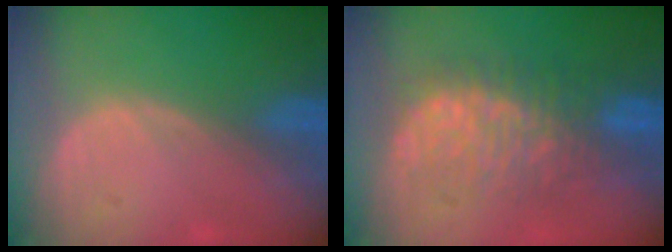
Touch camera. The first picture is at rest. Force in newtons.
{"total": 8.6, "press": 8.6, "slide": 0.4}